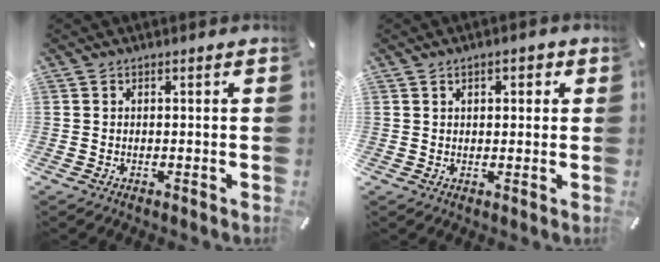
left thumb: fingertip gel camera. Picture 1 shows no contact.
{"total": 3.0, "force": [1.0, 1.7, 2.3], "torque": [-0.030, 0.002, 0.010]}